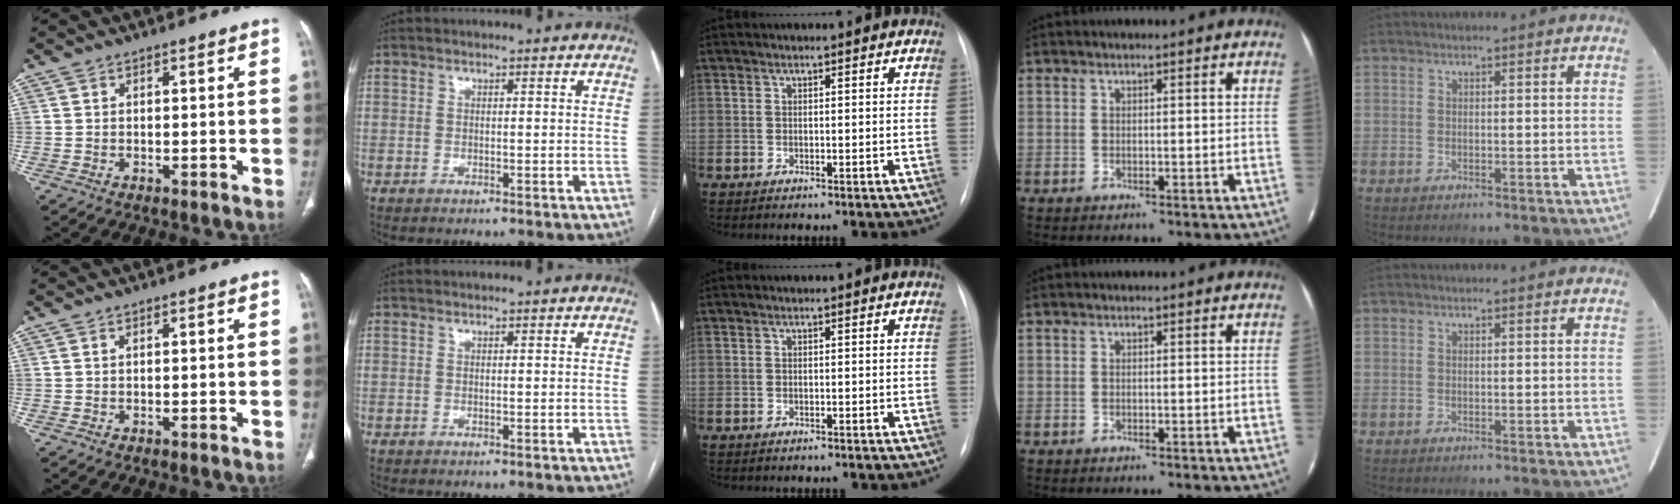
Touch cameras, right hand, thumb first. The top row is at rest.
{}